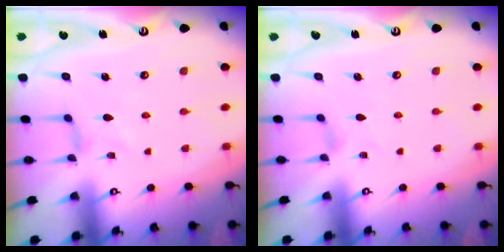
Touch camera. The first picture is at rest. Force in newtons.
{"total": 0.0}